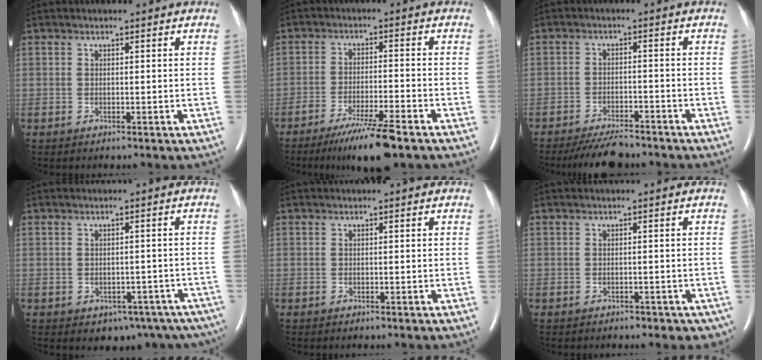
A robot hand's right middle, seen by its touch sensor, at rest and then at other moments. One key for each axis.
{"total": 8.8, "fx": -6.3, "fy": 0.1, "fz": 6.2, "tx": -0.109, "ty": -0.023, "tz": -0.107}
{"total": 6.9, "fx": -6.2, "fy": 1.4, "fz": 2.6, "tx": -0.046, "ty": -0.017, "tz": -0.102}
{"total": 9.7, "fx": -6.4, "fy": 6.1, "fz": 3.9, "tx": -0.034, "ty": 0.008, "tz": -0.069}
{"total": 0.0}
{"total": 4.1, "fx": -3.1, "fy": 2.2, "fz": 1.6, "tx": -0.008, "ty": 0.003, "tz": -0.028}